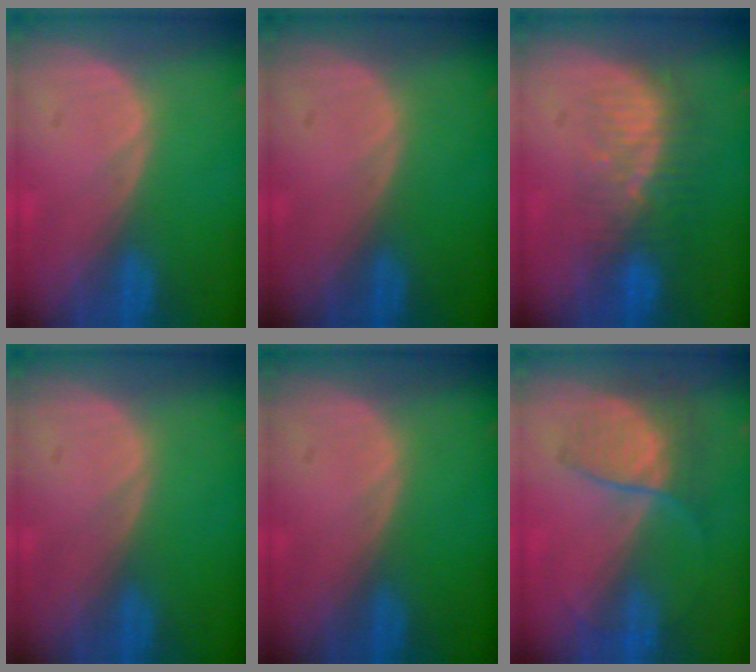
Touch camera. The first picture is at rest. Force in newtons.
{"total": 0.0}
{"total": 8.2, "press": 7.2, "slide": 3.8}
{"total": 0.0}
{"total": 0.0}
{"total": 6.7, "press": 5.9, "slide": 3.2}